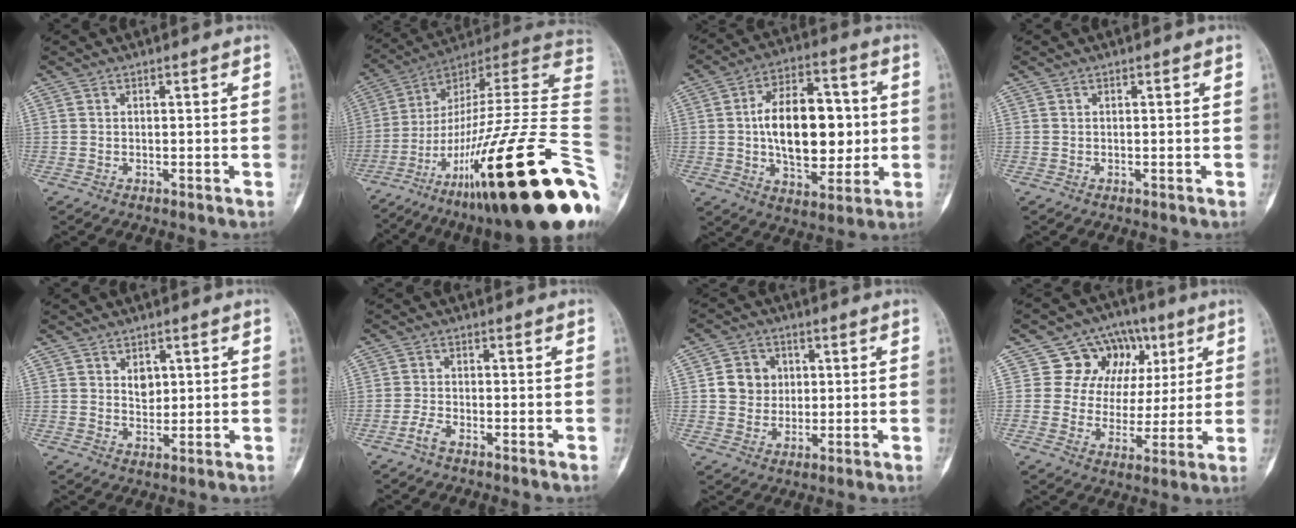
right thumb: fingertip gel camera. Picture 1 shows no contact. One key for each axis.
{"total": 35.7, "fx": -10.5, "fy": 6.4, "fz": 33.5, "tx": -0.448, "ty": 0.073, "tz": -0.174}
{"total": 18.6, "fx": 0.5, "fy": 10.7, "fz": 15.3, "tx": -0.201, "ty": 0.014, "tz": 0.012}
{"total": 0.0}
{"total": 3.0, "fx": 1.2, "fy": 2.2, "fz": 1.8, "tx": -0.013, "ty": -0.009, "tz": 0.022}
{"total": 2.3, "fx": -1.8, "fy": 0.5, "fz": 1.3, "tx": -0.036, "ty": 0.007, "tz": -0.040}
{"total": 6.6, "fx": 1.1, "fy": 6.0, "fz": 2.5, "tx": -0.008, "ty": 0.002, "tz": 0.016}
{"total": 13.0, "fx": 4.4, "fy": 11.2, "fz": 4.9, "tx": -0.020, "ty": 0.002, "tz": 0.071}